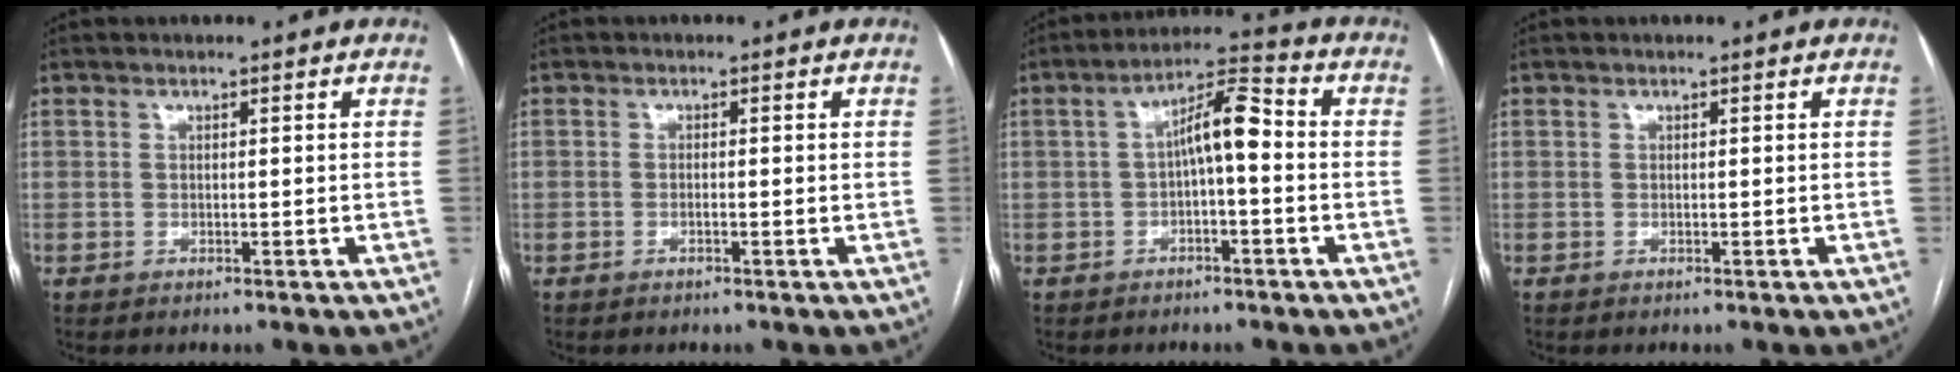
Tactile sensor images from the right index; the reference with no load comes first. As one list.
[{"total": 0.8, "force": [-0.2, 0.1, 0.8], "torque": [-0.013, 0.000, -0.003]}, {"total": 7.4, "force": [-0.2, 1.8, 7.2], "torque": [-0.124, 0.032, -0.005]}, {"total": 0.0}]